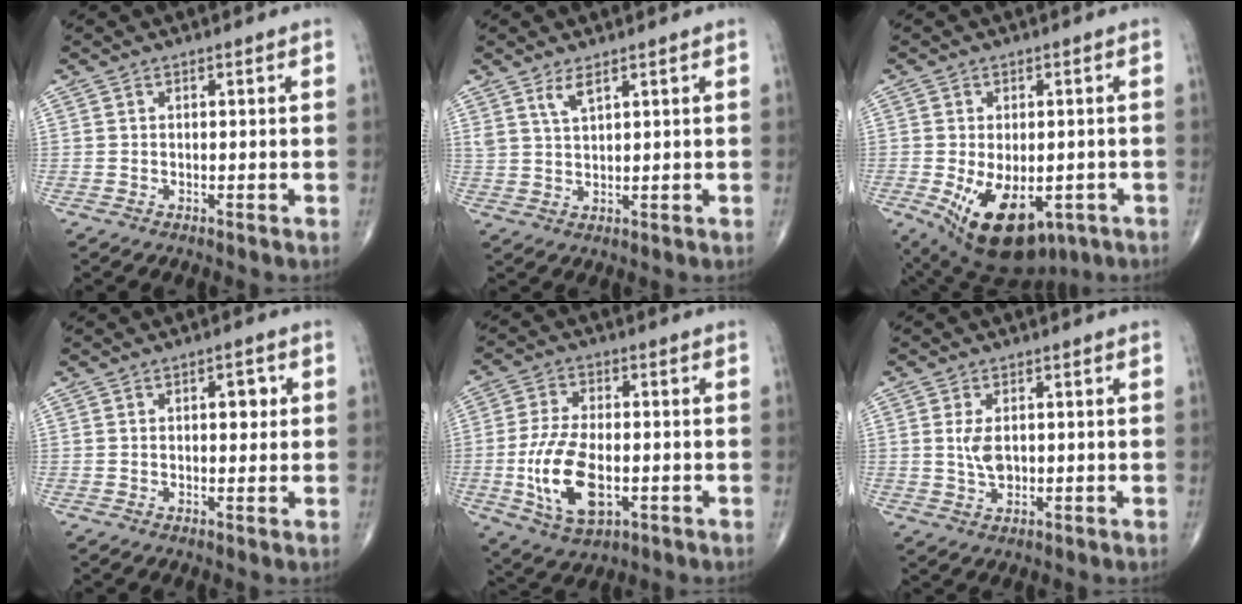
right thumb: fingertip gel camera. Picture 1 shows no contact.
{"total": 3.3, "force": [2.2, 0.9, 2.3], "torque": [-0.046, -0.013, 0.049]}
{"total": 14.9, "force": [-5.4, 8.5, 10.9], "torque": [-0.172, -0.005, -0.058]}
{"total": 3.4, "force": [0.8, 1.8, 2.8], "torque": [-0.027, 0.000, 0.010]}
{"total": 13.2, "force": [-2.7, 6.8, 10.9], "torque": [-0.211, 0.001, -0.039]}
{"total": 3.9, "force": [0.5, 2.3, 3.2], "torque": [-0.060, -0.007, 0.014]}